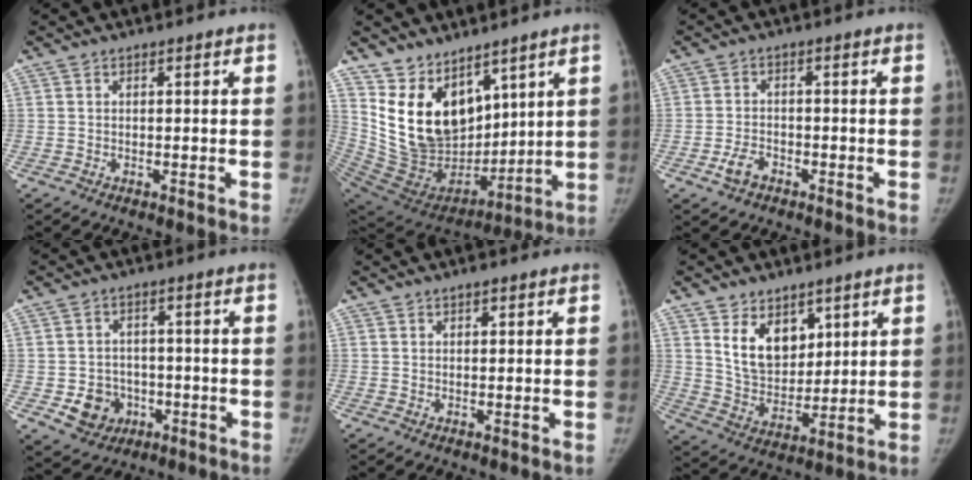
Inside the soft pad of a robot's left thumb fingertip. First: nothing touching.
{"total": 17.6, "force": [10.0, 11.1, 9.3], "torque": [-0.122, -0.063, 0.217]}
{"total": 3.7, "force": [-2.2, 2.3, 2.0], "torque": [-0.035, 0.015, -0.038]}
{"total": 7.4, "force": [-2.4, 6.5, 2.7], "torque": [-0.018, 0.015, -0.029]}
{"total": 1.1, "force": [0.6, 0.7, 0.7], "torque": [-0.004, -0.001, 0.006]}
{"total": 10.7, "force": [5.2, 7.2, 6.1], "torque": [-0.065, -0.043, 0.107]}